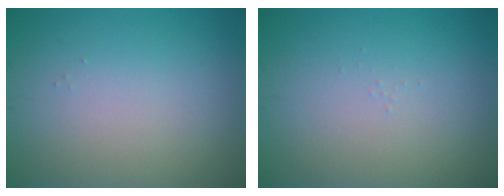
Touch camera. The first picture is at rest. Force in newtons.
{"total": 0.0}